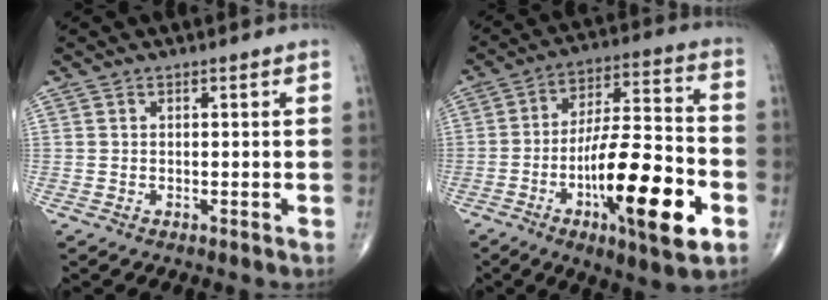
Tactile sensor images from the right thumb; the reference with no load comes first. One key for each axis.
{"total": 21.5, "fx": -7.4, "fy": 5.8, "fz": 19.4, "tx": -0.322, "ty": 0.025, "tz": -0.113}